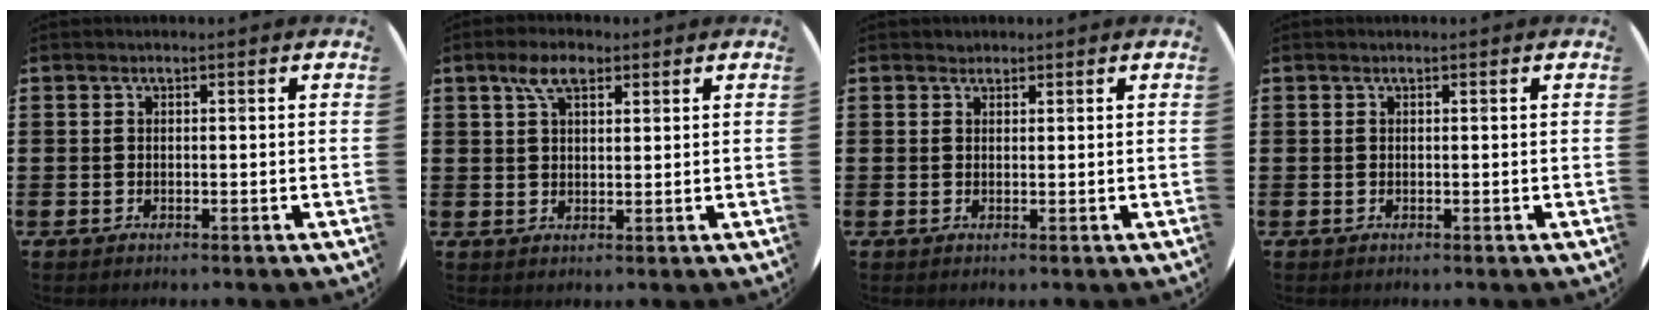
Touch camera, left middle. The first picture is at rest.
{"total": 4.7, "force": [3.0, 2.1, 3.0], "torque": [-0.058, 0.005, 0.052]}
{"total": 0.8, "force": [0.7, 0.2, -0.1], "torque": [0.010, -0.001, 0.012]}
{"total": 0.0}